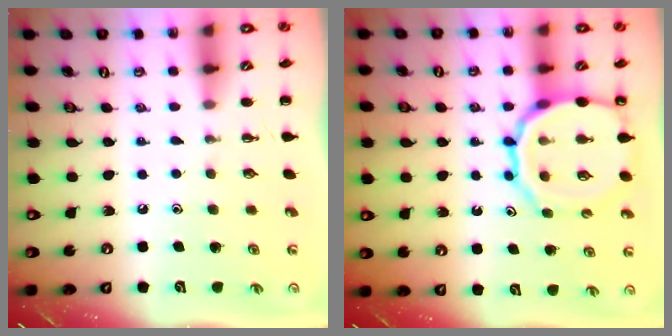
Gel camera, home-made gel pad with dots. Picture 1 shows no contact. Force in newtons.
{"total": 16.4, "press": 16.3, "slide": 1.9}